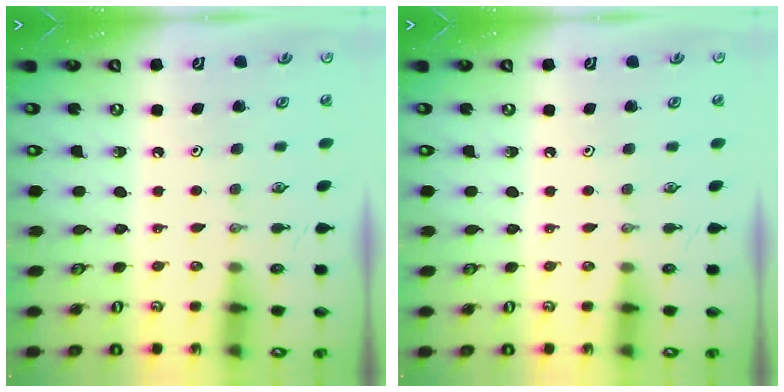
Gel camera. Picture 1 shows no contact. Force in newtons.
{"total": 0.0}